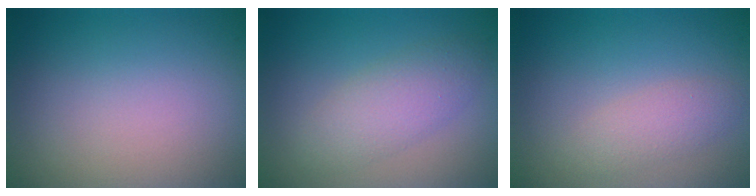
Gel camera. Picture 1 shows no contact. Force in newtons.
{"total": 3.3, "press": 3.3, "slide": 0.1}
{"total": 1.9, "press": 1.9, "slide": 0.0}